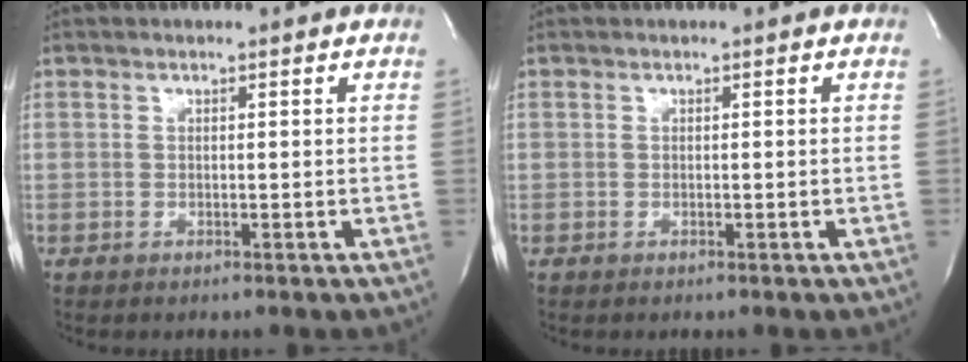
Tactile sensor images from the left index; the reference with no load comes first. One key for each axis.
{"total": 0.0}